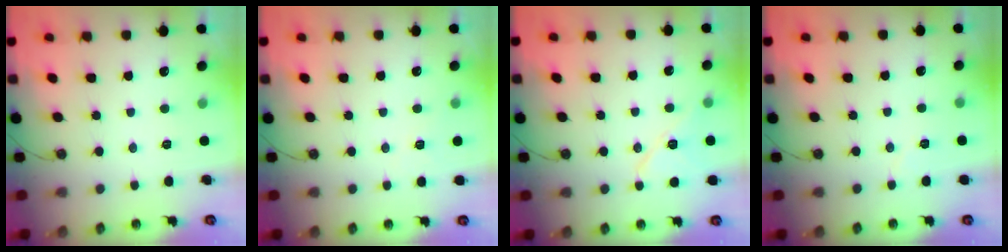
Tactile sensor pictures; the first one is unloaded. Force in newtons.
{"total": 2.7, "press": 1.7, "slide": 2.1}
{"total": 10.5, "press": 10.5, "slide": 0.7}
{"total": 3.0, "press": 2.8, "slide": 1.0}